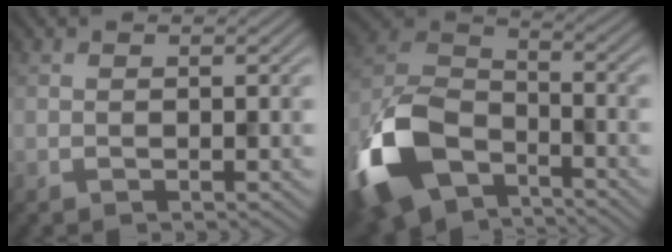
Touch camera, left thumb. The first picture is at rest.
{"total": 15.1, "force": [-8.4, 8.6, 9.1], "torque": [-0.228, -0.029, -0.177]}